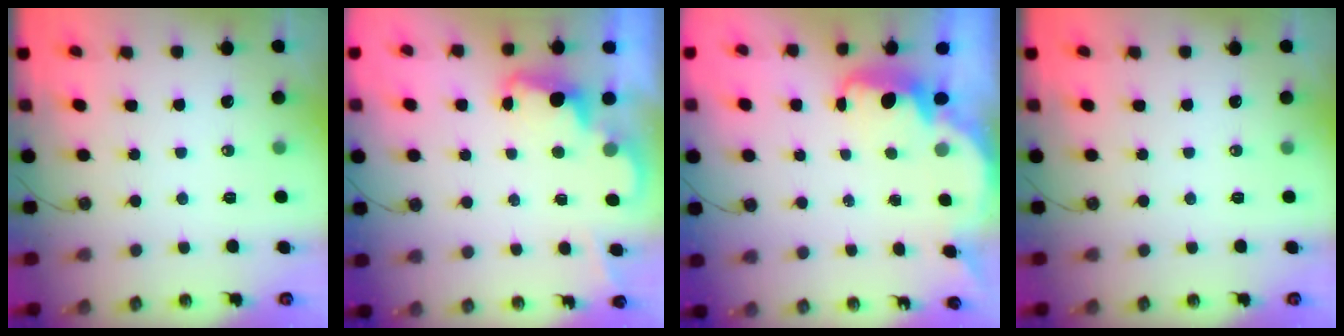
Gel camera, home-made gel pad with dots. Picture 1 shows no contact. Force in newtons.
{"total": 2.3, "press": 2.3, "slide": 0.5}
{"total": 2.5, "press": 2.5, "slide": 0.6}
{"total": 0.0}